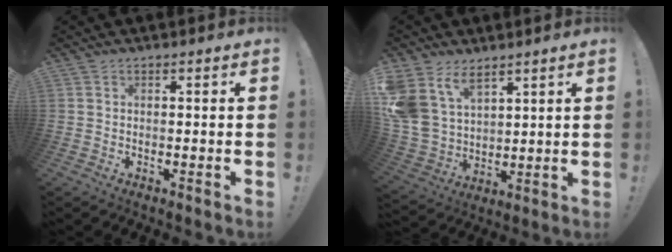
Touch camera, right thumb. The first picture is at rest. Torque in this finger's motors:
{"motor_torque": [0.36, 0.48, 0.96, 0.67, 0.17]}